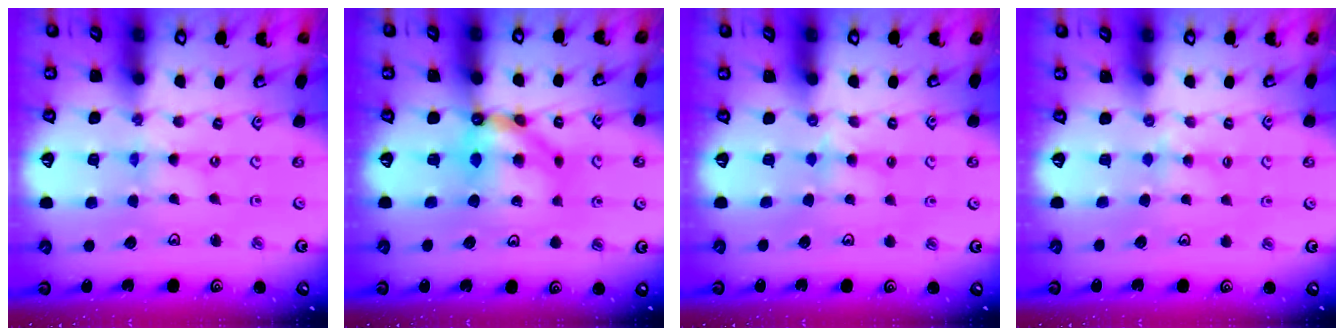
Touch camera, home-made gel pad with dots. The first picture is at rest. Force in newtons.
{"total": 7.8, "press": 7.7, "slide": 0.6}
{"total": 2.7, "press": 2.7, "slide": 0.4}
{"total": 3.0, "press": 3.0, "slide": 0.5}